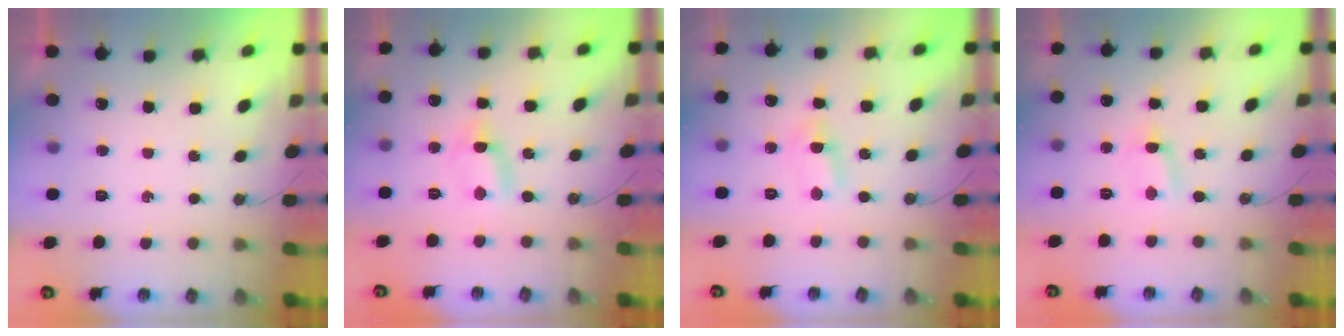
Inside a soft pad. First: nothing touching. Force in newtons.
{"total": 1.1, "press": 1.1, "slide": 0.1}
{"total": 1.3, "press": 1.3, "slide": 0.2}
{"total": 0.5, "press": 0.3, "slide": 0.4}